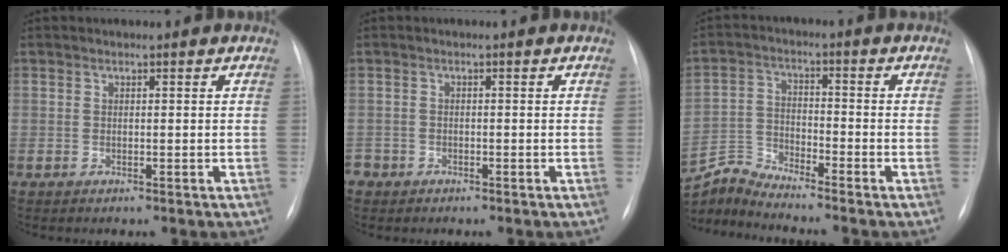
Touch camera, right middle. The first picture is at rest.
{"total": 2.0, "force": [-1.4, 1.5, 0.1], "torque": [-0.009, 0.002, -0.028]}
{"total": 6.4, "force": [-6.3, -1.3, -0.4], "torque": [-0.014, -0.004, -0.123]}